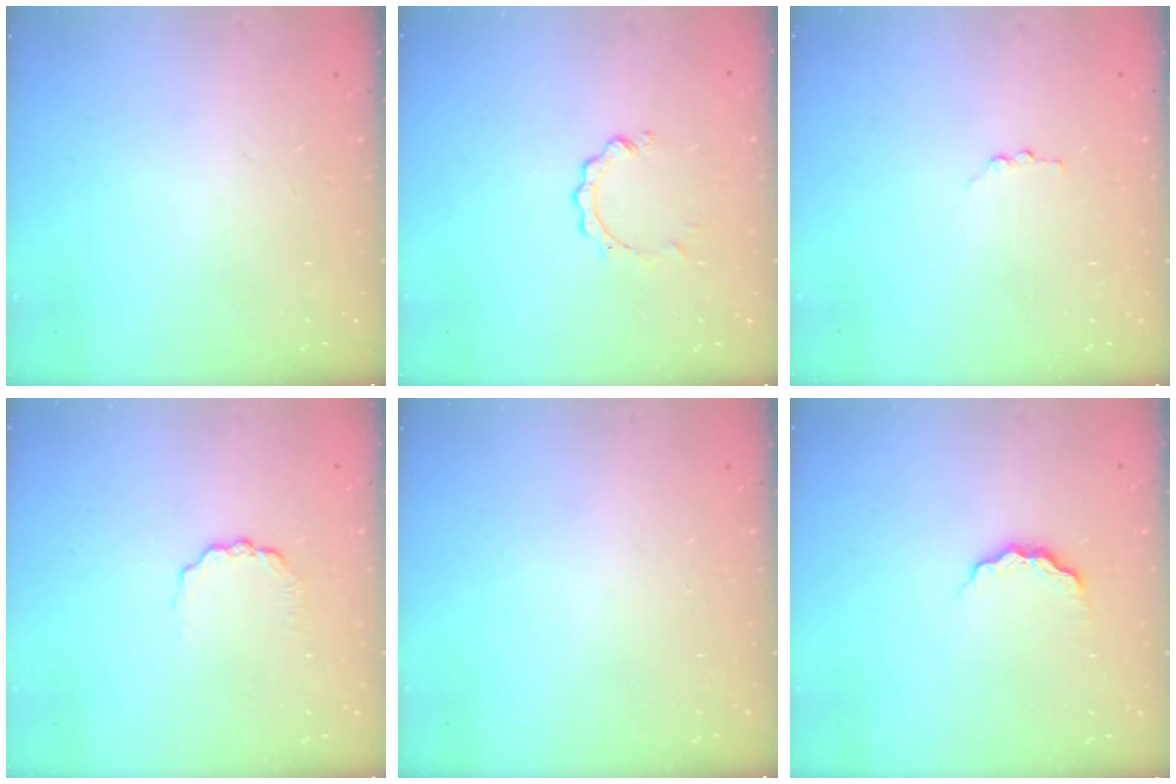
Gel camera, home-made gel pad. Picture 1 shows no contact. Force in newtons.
{"total": 2.0, "press": 2.0, "slide": 0.2}
{"total": 2.8, "press": 2.8, "slide": 0.3}
{"total": 2.7, "press": 2.7, "slide": 0.3}
{"total": 0.0}
{"total": 4.4, "press": 4.4, "slide": 0.7}